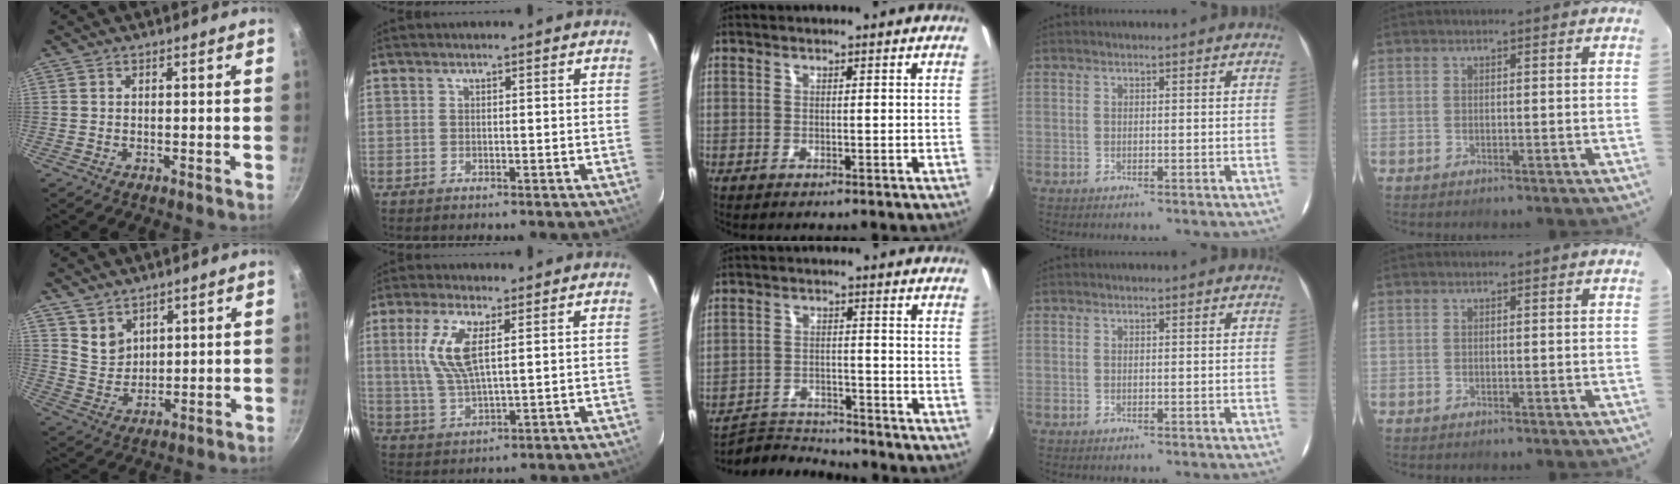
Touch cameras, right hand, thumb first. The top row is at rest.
{"thumb": {"total": 5.3, "force": [3.7, 3.4, 1.5], "torque": [-0.006, -0.019, 0.081]}, "index": {"total": 9.3, "force": [2.8, 2.9, 8.3], "torque": [-0.180, 0.005, 0.062]}, "middle": {"total": 7.0, "force": [-7.0, 0.8, 0.0], "torque": [-0.027, 0.007, -0.127]}}